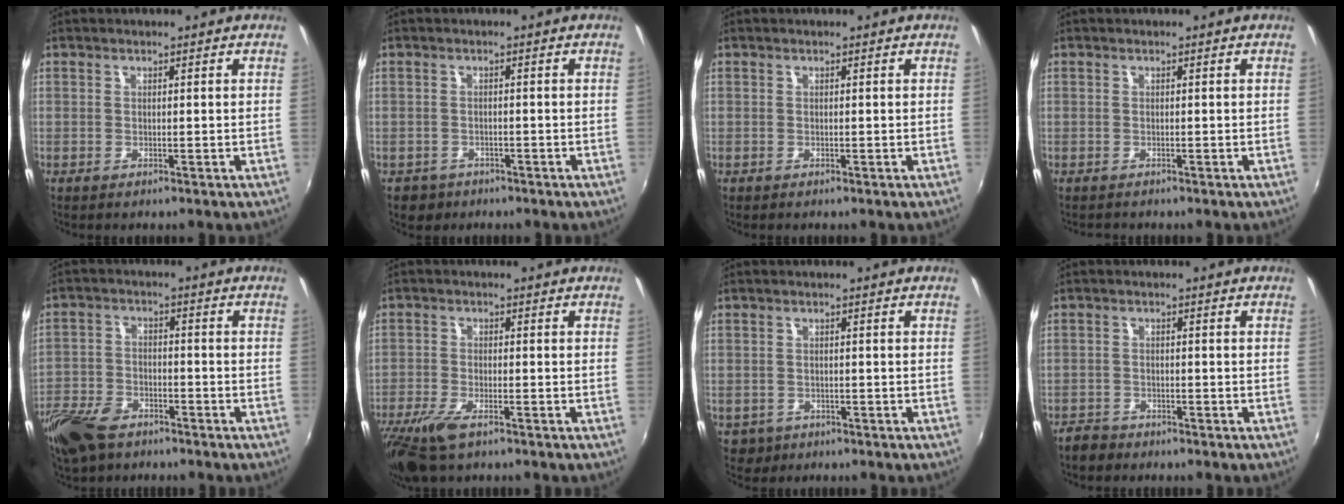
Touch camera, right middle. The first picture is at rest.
{"total": 3.3, "force": [-1.9, 2.6, 0.8], "torque": [-0.026, -0.002, -0.025]}
{"total": 0.0}
{"total": 0.8, "force": [-0.7, 0.3, -0.1], "torque": [-0.001, 0.000, -0.013]}
{"total": 11.3, "force": [-7.8, 6.1, 5.4], "torque": [-0.145, -0.010, -0.152]}
{"total": 8.8, "force": [-6.0, 2.8, 5.8], "torque": [-0.141, -0.029, -0.118]}
{"total": 3.3, "force": [-1.4, 2.8, 1.0], "torque": [-0.029, -0.002, -0.015]}
{"total": 3.2, "force": [-2.8, 1.6, 0.5], "torque": [-0.023, 0.000, -0.051]}